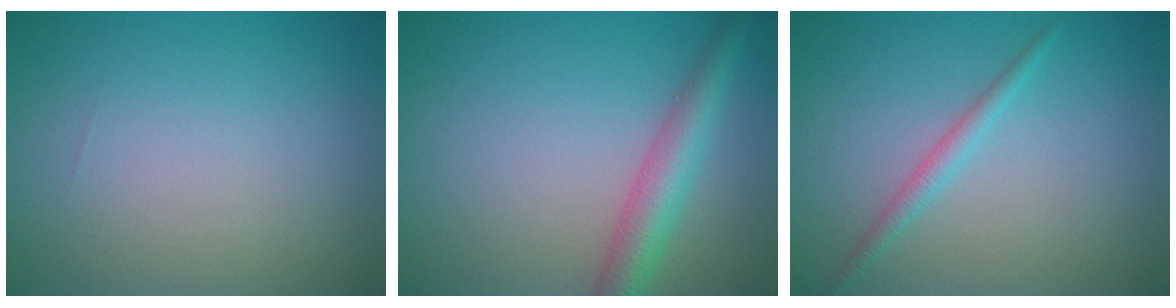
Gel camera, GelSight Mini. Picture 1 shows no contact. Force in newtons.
{"total": 3.9, "press": 3.9, "slide": 0.1}
{"total": 1.6, "press": 1.6, "slide": 0.1}